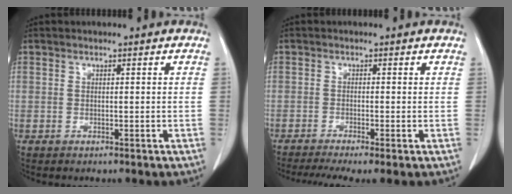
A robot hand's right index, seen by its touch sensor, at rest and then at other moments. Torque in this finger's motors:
{"motor_torque": [0.78, -0.75, 0.21, 0.09]}